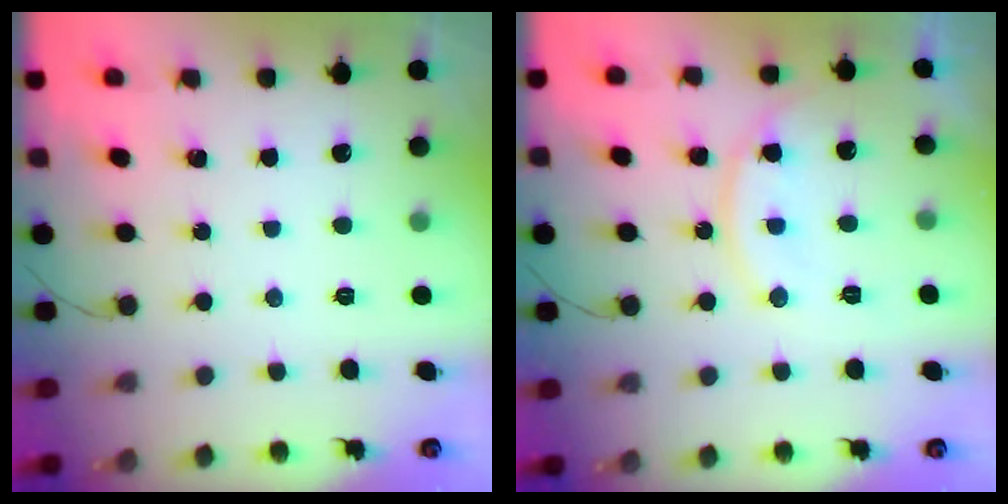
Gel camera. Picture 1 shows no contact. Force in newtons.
{"total": 11.4, "press": 11.4, "slide": 0.2}